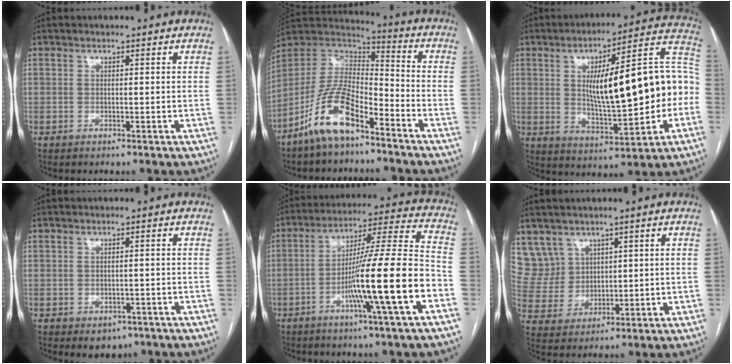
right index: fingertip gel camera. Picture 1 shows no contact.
{"total": 13.1, "force": [-8.4, 4.2, 9.1], "torque": [-0.188, 0.013, -0.161]}
{"total": 21.9, "force": [0.0, 5.1, 21.3], "torque": [-0.296, 0.038, 0.011]}
{"total": 3.6, "force": [-2.0, 2.6, 1.4], "torque": [-0.008, 0.003, -0.016]}
{"total": 17.2, "force": [-6.2, -1.1, 16.0], "torque": [-0.262, 0.000, -0.106]}
{"total": 7.5, "force": [4.6, 5.9, 0.1], "torque": [-0.010, 0.023, 0.111]}